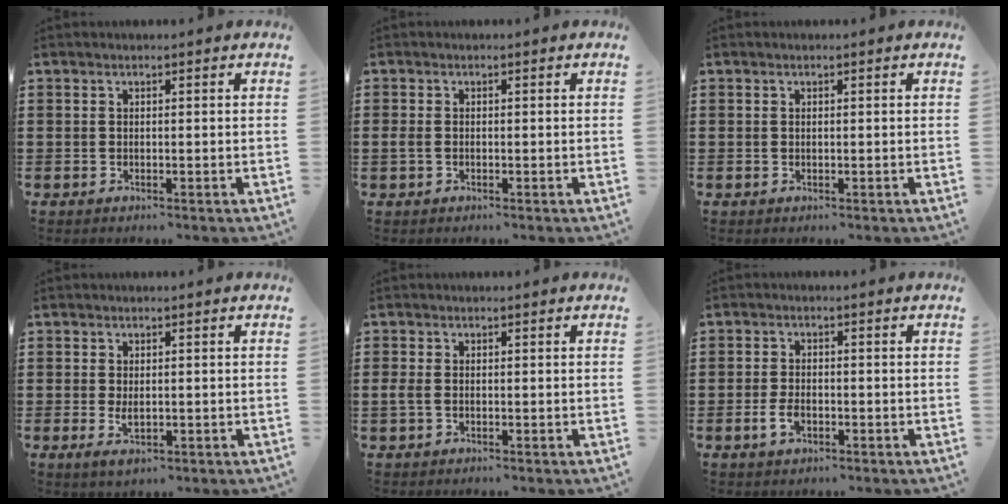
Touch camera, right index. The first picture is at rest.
{"total": 1.3, "force": [-0.3, 0.8, 0.9], "torque": [-0.027, -0.001, -0.009]}
{"total": 0.0}
{"total": 2.4, "force": [-0.3, 1.0, 2.1], "torque": [-0.049, -0.003, -0.007]}
{"total": 1.7, "force": [-0.4, 1.0, 1.3], "torque": [-0.041, -0.005, -0.013]}
{"total": 2.8, "force": [-1.1, 1.5, 2.1], "torque": [-0.046, -0.002, -0.021]}